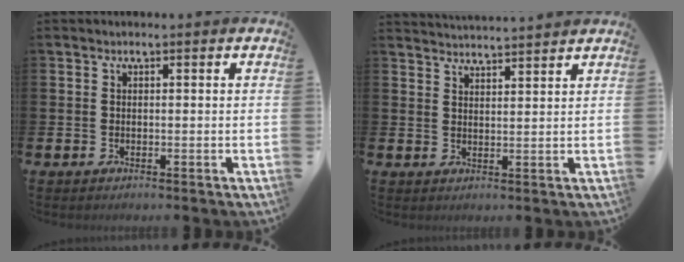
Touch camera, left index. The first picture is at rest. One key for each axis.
{"total": 3.4, "fx": 3.4, "fy": -0.4, "fz": -0.1, "tx": -0.002, "ty": -0.022, "tz": 0.061}